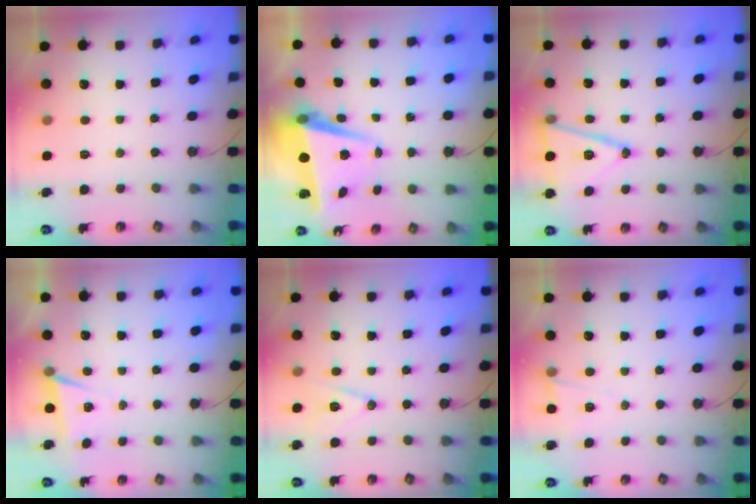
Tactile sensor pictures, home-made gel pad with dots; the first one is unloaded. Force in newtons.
{"total": 8.1, "press": 7.9, "slide": 1.8}
{"total": 15.5, "press": 15.1, "slide": 3.7}
{"total": 5.2, "press": 2.7, "slide": 4.4}
{"total": 11.2, "press": 10.7, "slide": 3.3}
{"total": 5.0, "press": 3.5, "slide": 3.6}